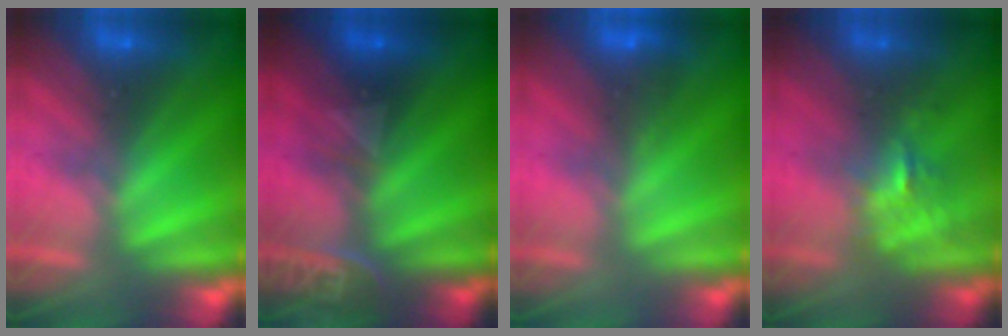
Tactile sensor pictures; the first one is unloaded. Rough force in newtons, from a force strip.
{"total": 2.4}
{"total": 3.1}
{"total": 2.5}